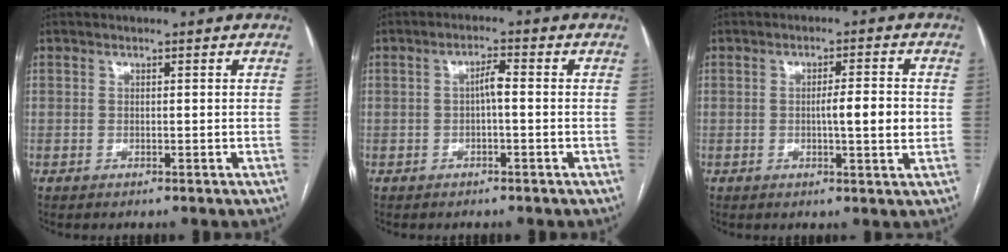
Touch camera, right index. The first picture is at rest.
{"total": 2.5, "force": [-0.2, 0.4, 2.4], "torque": [-0.041, 0.008, -0.004]}
{"total": 5.4, "force": [-0.3, 0.4, 5.4], "torque": [-0.080, 0.001, -0.005]}